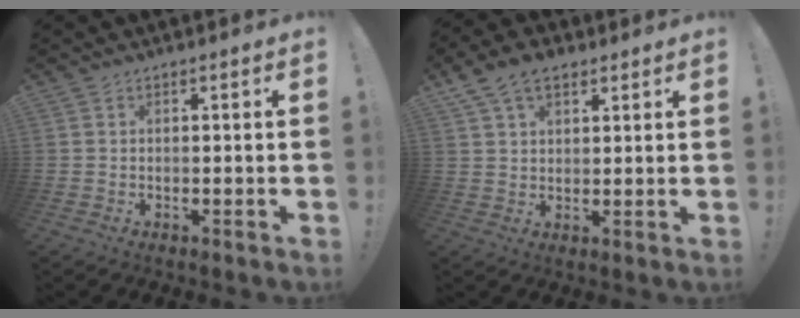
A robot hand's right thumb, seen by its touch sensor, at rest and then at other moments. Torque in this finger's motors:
{"motor_torque": [0.05, 0.15, 0.63, 0.39, 0.04]}